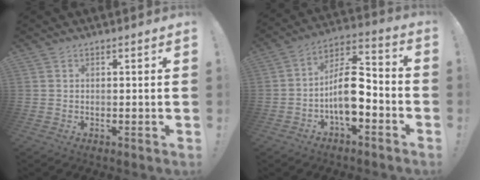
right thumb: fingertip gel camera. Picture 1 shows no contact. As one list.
[{"total": 13.1, "force": [-3.8, 7.8, 9.9], "torque": [-0.168, 0.025, -0.063]}]